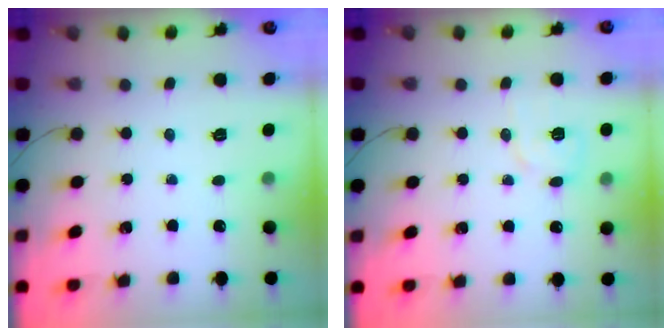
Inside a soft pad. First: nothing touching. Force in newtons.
{"total": 4.8, "press": 4.5, "slide": 1.5}